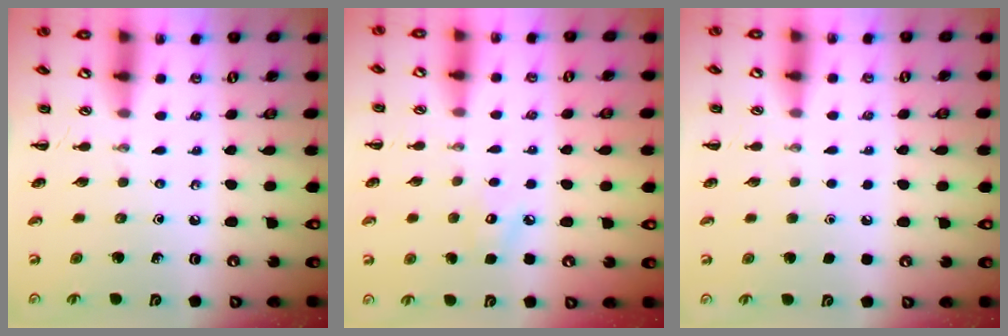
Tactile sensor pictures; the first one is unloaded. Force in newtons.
{"total": 4.7, "press": 4.5, "slide": 1.3}
{"total": 1.7, "press": 1.7, "slide": 0.1}